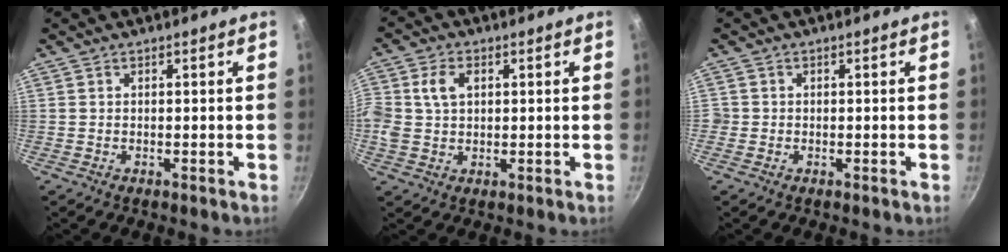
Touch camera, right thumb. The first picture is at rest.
{"total": 6.9, "force": [1.4, 5.0, 4.6], "torque": [-0.083, 0.009, 0.023]}
{"total": 1.1, "force": [-0.3, 1.0, 0.1], "torque": [0.001, 0.003, -0.006]}